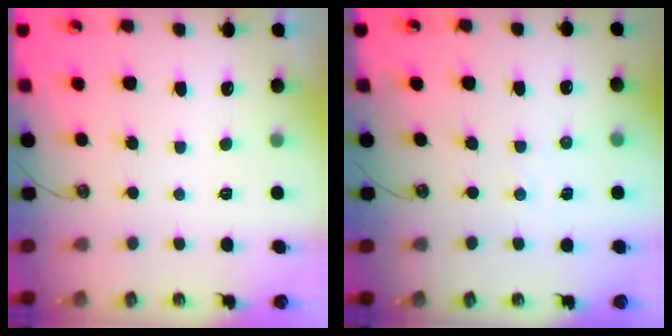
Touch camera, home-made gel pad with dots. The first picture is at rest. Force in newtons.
{"total": 3.1, "press": 3.1, "slide": 0.5}